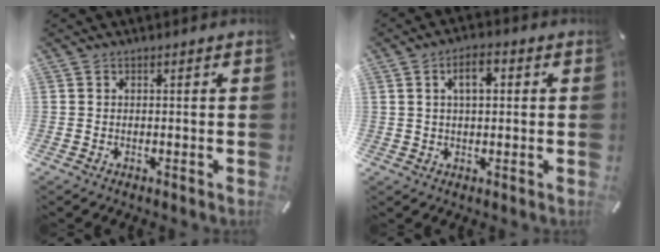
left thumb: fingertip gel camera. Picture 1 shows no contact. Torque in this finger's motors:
{"motor_torque": [0.22, 0.06, 0.30, 0.18, 0.05]}